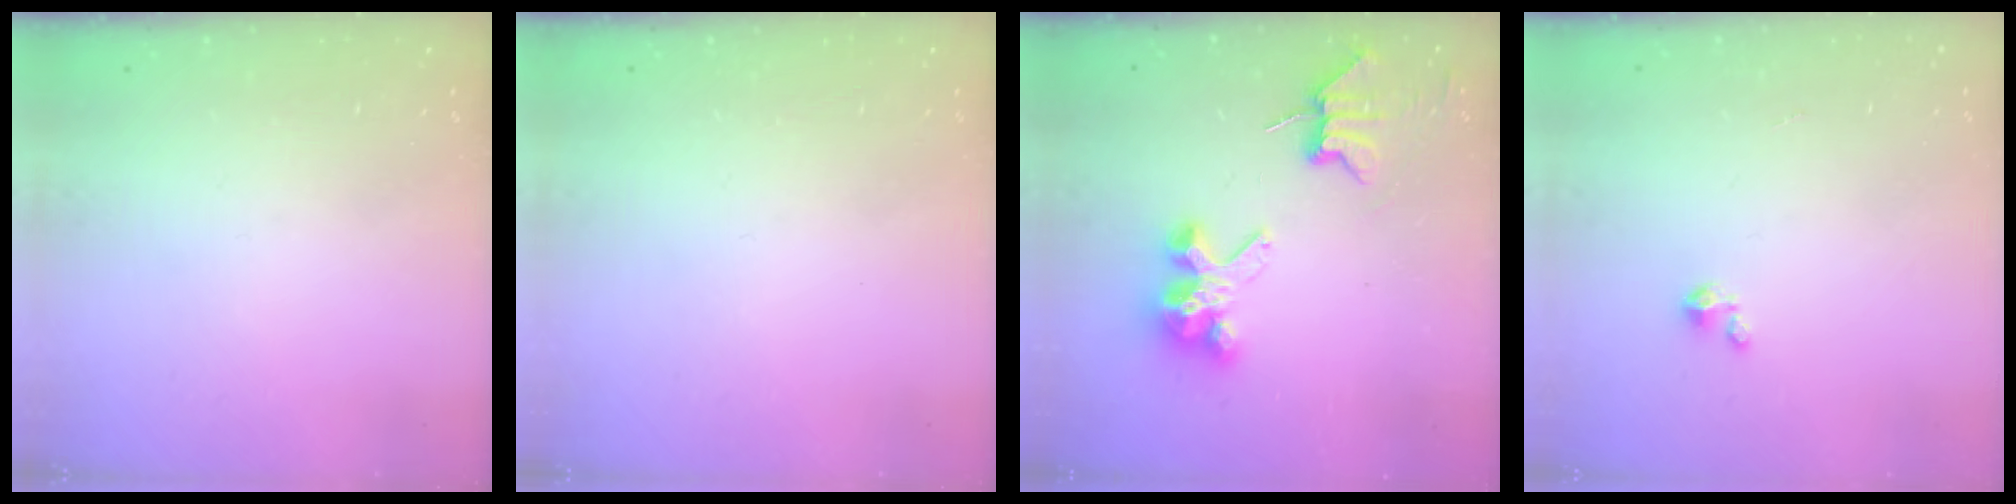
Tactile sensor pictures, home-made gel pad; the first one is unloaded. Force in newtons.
{"total": 0.0}
{"total": 6.6, "press": 6.6, "slide": 0.7}
{"total": 1.5, "press": 1.5, "slide": 0.1}